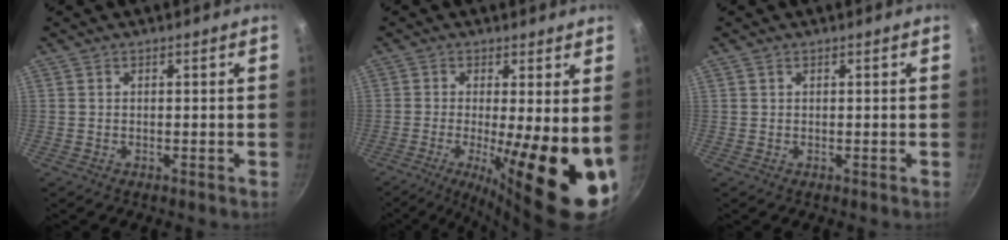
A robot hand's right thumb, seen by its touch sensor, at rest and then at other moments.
{"total": 18.0, "force": [-2.6, 4.4, 17.3], "torque": [-0.236, -0.032, -0.032]}
{"total": 0.0}